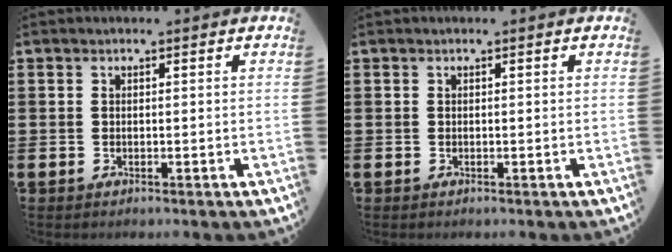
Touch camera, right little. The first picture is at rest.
{"total": 0.0}